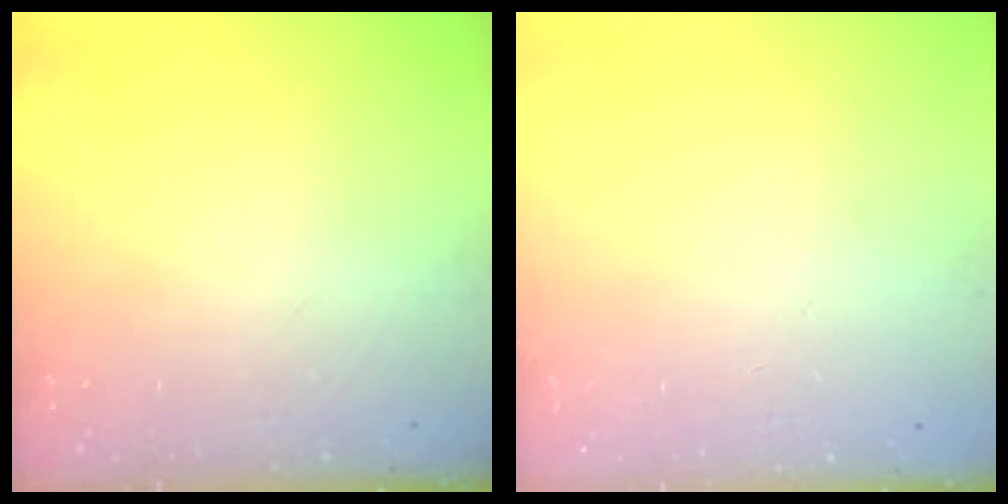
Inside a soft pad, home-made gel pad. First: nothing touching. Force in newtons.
{"total": 0.0}